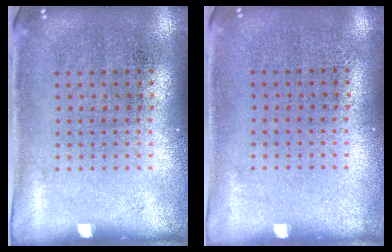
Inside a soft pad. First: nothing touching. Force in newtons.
{"total": 0.0}